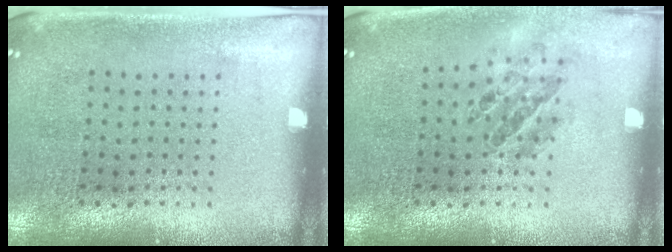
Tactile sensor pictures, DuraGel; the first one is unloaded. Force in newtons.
{"total": 0.9, "press": 0.9, "slide": 0.3}